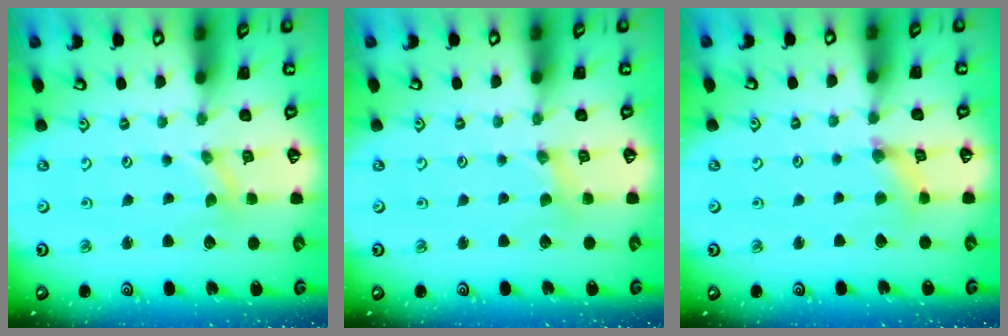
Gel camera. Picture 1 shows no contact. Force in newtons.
{"total": 0.7, "press": 0.7, "slide": 0.1}
{"total": 2.4, "press": 2.4, "slide": 0.2}